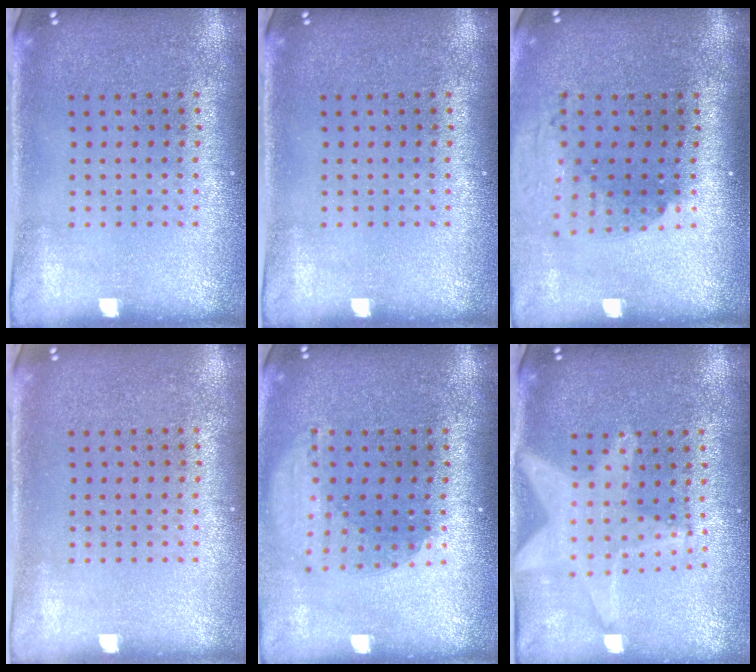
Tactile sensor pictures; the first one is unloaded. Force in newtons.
{"total": 0.0}
{"total": 2.0, "press": 1.5, "slide": 1.4}
{"total": 0.0}
{"total": 1.8, "press": 1.4, "slide": 1.2}
{"total": 2.0, "press": 1.7, "slide": 1.1}